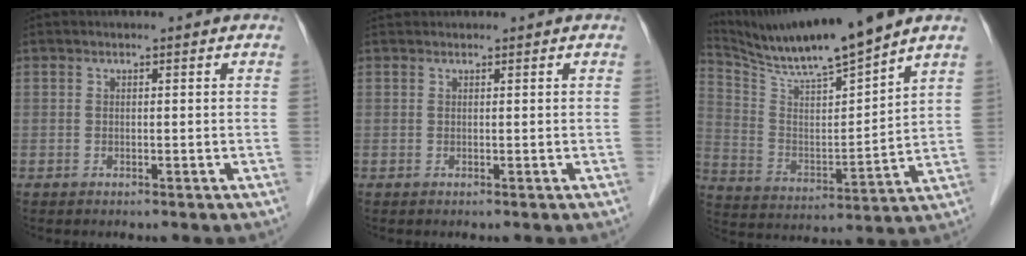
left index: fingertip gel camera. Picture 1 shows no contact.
{"total": 0.7, "force": [0.7, 0.1, 0.0], "torque": [-0.009, 0.016, 0.018]}
{"total": 13.7, "force": [12.4, -1.3, 5.8], "torque": [-0.121, -0.001, 0.232]}